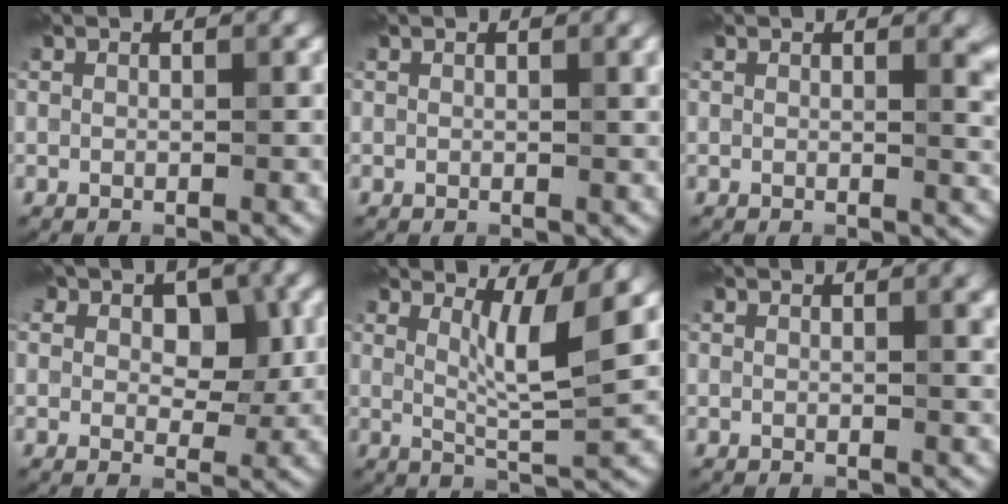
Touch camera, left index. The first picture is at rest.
{"total": 1.5, "force": [0.7, 0.4, 1.3], "torque": [-0.016, 0.001, 0.013]}
{"total": 2.7, "force": [1.1, 1.1, 2.2], "torque": [-0.021, -0.003, 0.016]}
{"total": 5.2, "force": [1.5, 3.7, 3.4], "torque": [-0.042, -0.002, 0.010]}
{"total": 4.5, "force": [1.9, 0.6, 4.1], "torque": [-0.068, -0.010, 0.035]}
{"total": 1.7, "force": [0.8, 0.5, 1.4], "torque": [-0.015, -0.001, 0.014]}